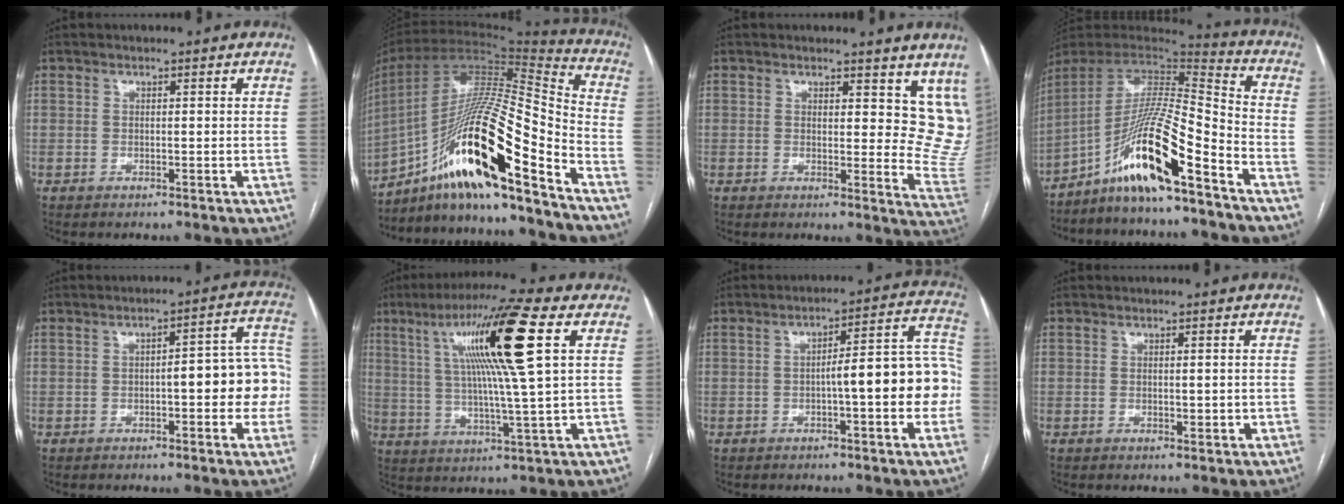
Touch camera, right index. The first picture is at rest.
{"total": 23.9, "force": [-14.2, 2.2, 19.1], "torque": [-0.354, -0.003, -0.252]}
{"total": 11.4, "force": [8.5, 4.8, 5.9], "torque": [-0.037, -0.039, 0.081]}
{"total": 15.8, "force": [-9.7, 0.6, 12.5], "torque": [-0.233, 0.003, -0.176]}
{"total": 10.5, "force": [-0.9, 3.0, 10.0], "torque": [-0.117, 0.041, -0.010]}
{"total": 16.7, "force": [5.6, -0.8, 15.7], "torque": [-0.279, 0.018, 0.087]}
{"total": 12.5, "force": [-1.9, 2.0, 12.2], "torque": [-0.155, 0.039, -0.026]}
{"total": 1.4, "force": [0.0, 0.8, 1.2], "torque": [-0.017, 0.000, 0.003]}